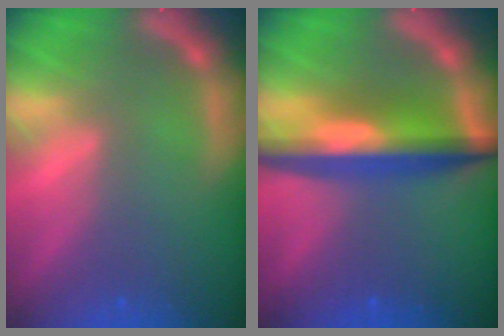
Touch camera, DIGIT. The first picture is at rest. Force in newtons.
{"total": 8.0}